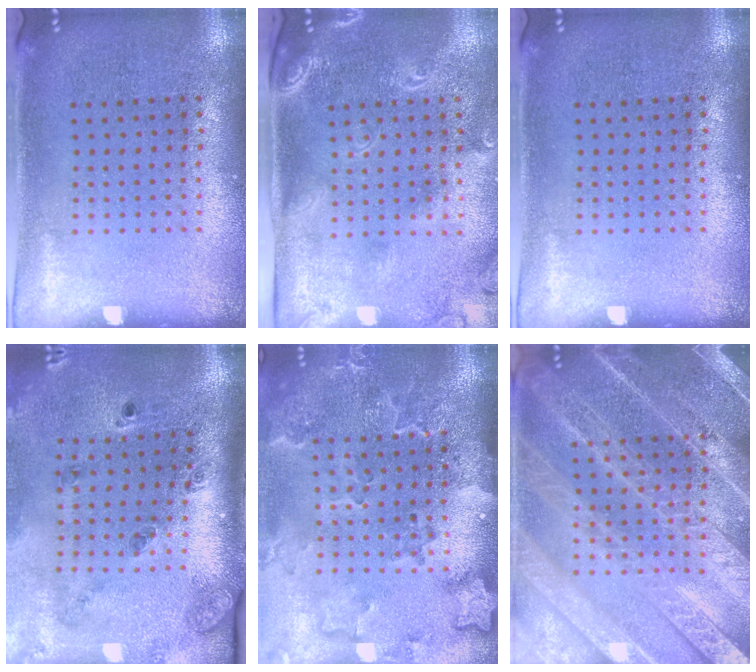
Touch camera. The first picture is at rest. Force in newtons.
{"total": 2.4, "press": 1.8, "slide": 1.6}
{"total": 0.0}
{"total": 1.8, "press": 1.5, "slide": 1.0}
{"total": 2.9, "press": 2.3, "slide": 1.8}
{"total": 4.6, "press": 4.6, "slide": 0.5}